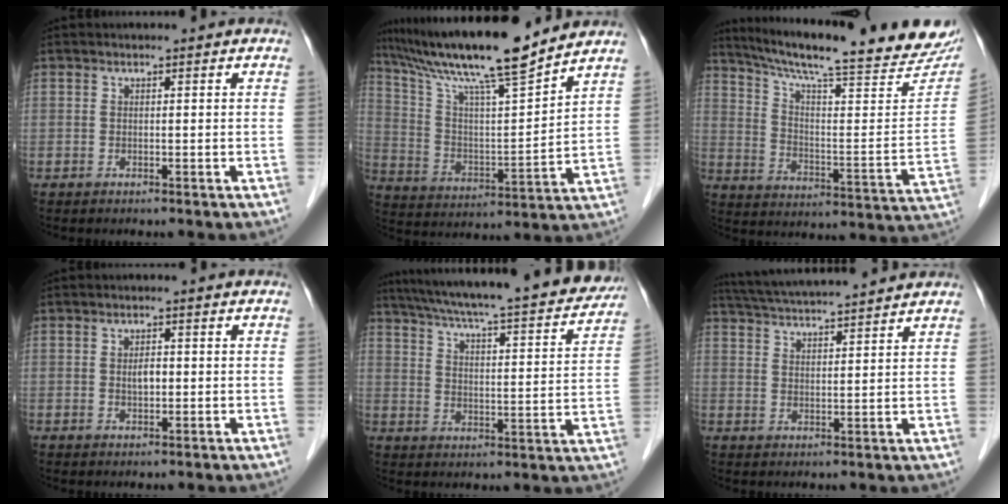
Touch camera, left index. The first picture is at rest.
{"total": 17.8, "force": [15.0, 0.1, 9.5], "torque": [-0.172, 0.004, 0.259]}
{"total": 27.7, "force": [23.9, 3.6, 13.5], "torque": [-0.217, -0.056, 0.319]}
{"total": 2.0, "force": [-0.2, 0.9, 1.7], "torque": [-0.031, -0.001, -0.001]}
{"total": 26.4, "force": [23.2, 2.9, 12.3], "torque": [-0.198, -0.025, 0.302]}
{"total": 13.1, "force": [12.0, 0.0, 5.3], "torque": [-0.103, 0.028, 0.182]}